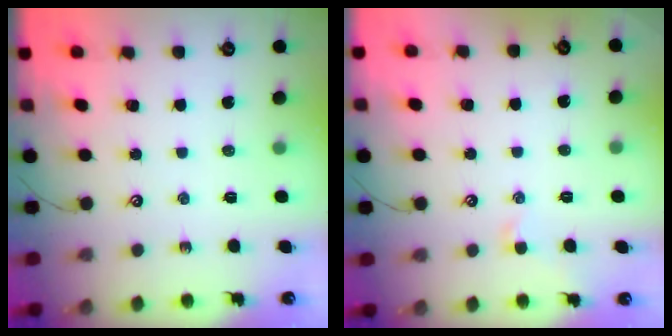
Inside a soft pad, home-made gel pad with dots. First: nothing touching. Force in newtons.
{"total": 1.0, "press": 0.8, "slide": 0.6}